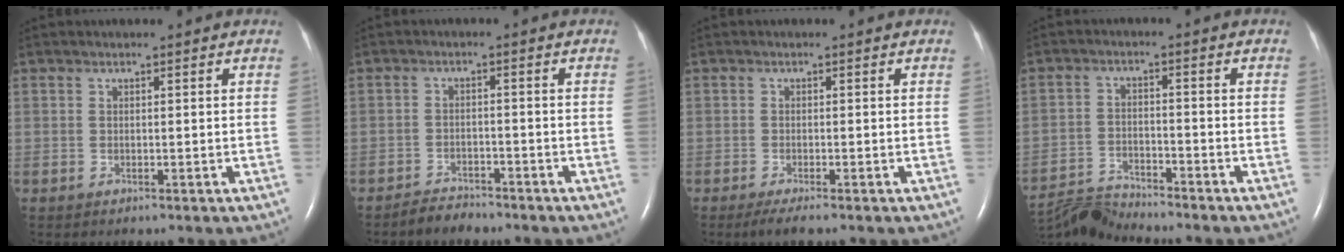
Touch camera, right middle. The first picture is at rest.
{"total": 2.7, "force": [-2.6, 0.7, 0.2], "torque": [-0.012, -0.005, -0.045]}
{"total": 2.1, "force": [-1.5, 0.0, 1.4], "torque": [-0.033, -0.008, -0.029]}
{"total": 6.8, "force": [-6.8, -0.9, -0.5], "torque": [-0.001, -0.004, -0.126]}